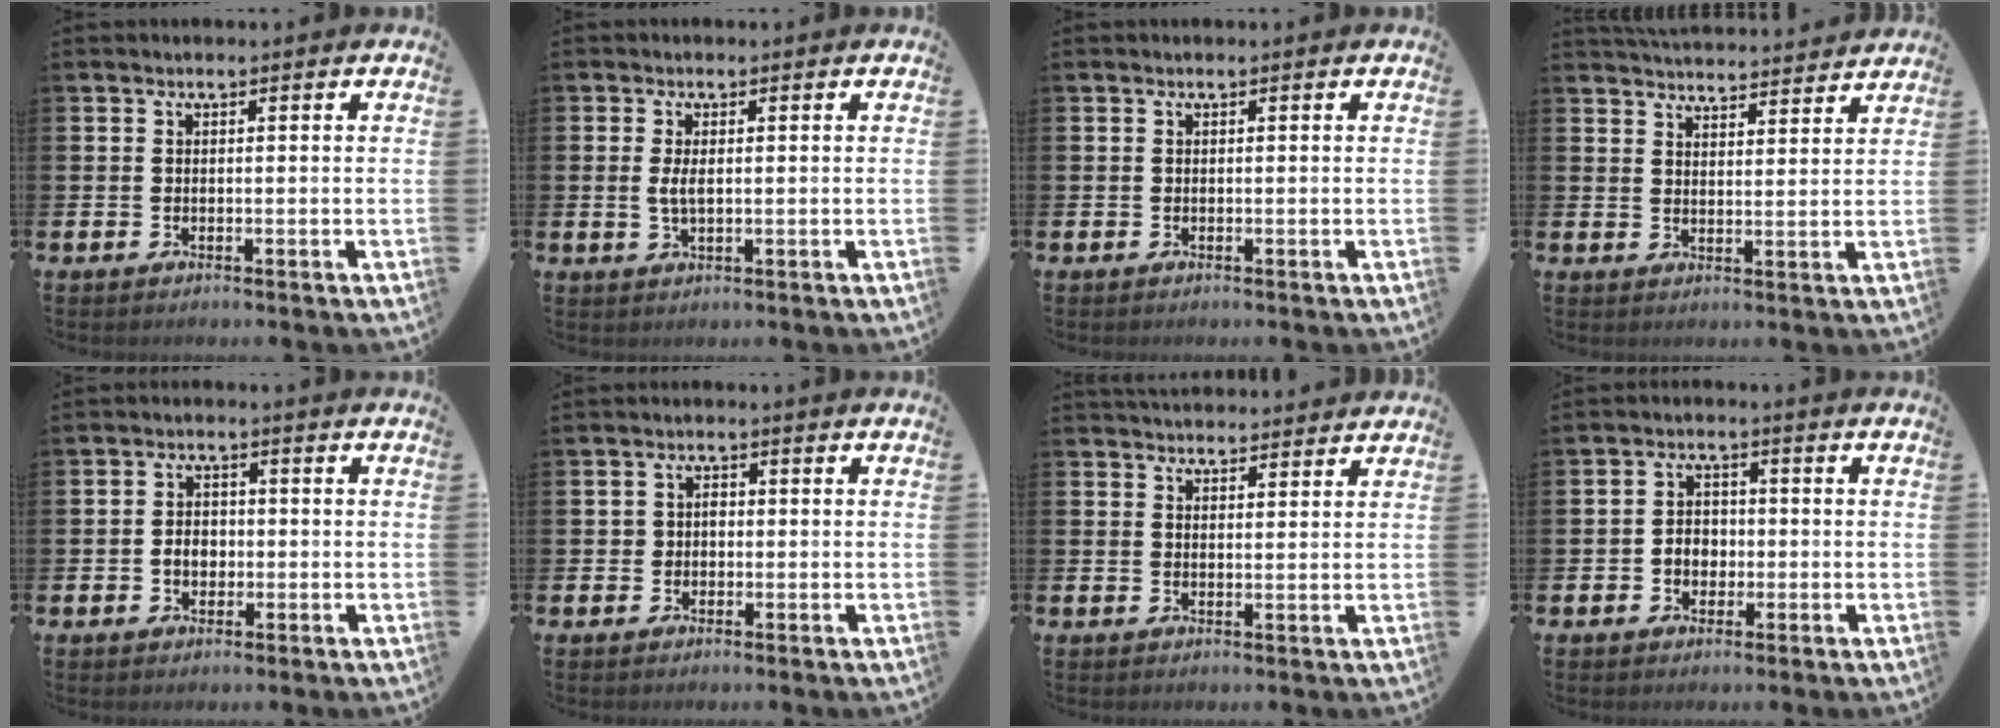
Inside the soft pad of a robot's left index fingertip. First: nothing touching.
{"total": 2.3, "force": [0.3, 0.9, 2.1], "torque": [-0.040, 0.003, 0.003]}
{"total": 0.0}
{"total": 4.3, "force": [4.3, 0.2, 0.1], "torque": [-0.012, -0.030, 0.076]}
{"total": 2.9, "force": [-0.6, 2.2, 1.8], "torque": [-0.018, -0.002, -0.018]}
{"total": 1.6, "force": [-0.1, 1.5, 0.6], "torque": [-0.006, 0.005, -0.008]}
{"total": 3.0, "force": [2.9, 0.5, 0.0], "torque": [0.003, -0.018, 0.052]}
{"total": 3.0, "force": [-0.7, 2.5, 1.6], "torque": [-0.025, 0.003, -0.018]}